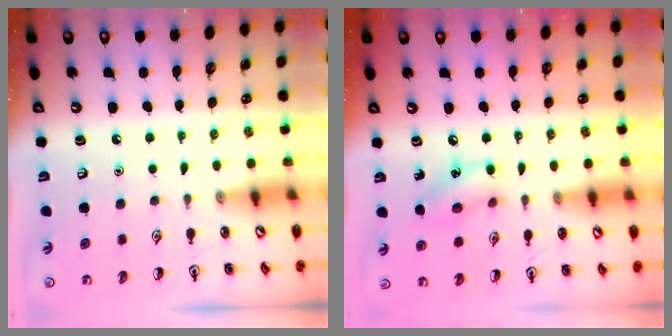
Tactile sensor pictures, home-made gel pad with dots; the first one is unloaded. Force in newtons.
{"total": 8.8, "press": 8.7, "slide": 1.2}